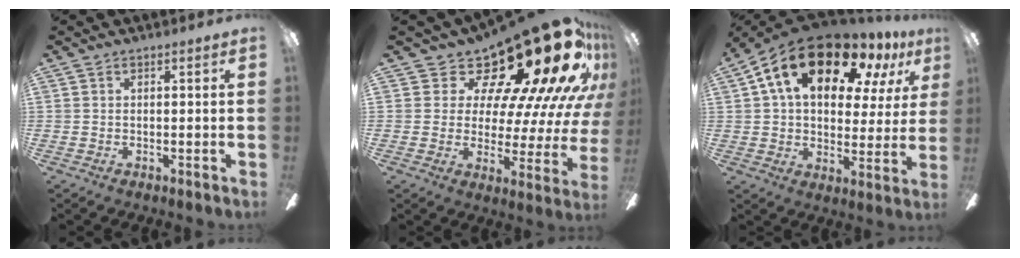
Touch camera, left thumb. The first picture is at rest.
{"total": 24.4, "force": [15.2, 9.9, 16.3], "torque": [-0.245, -0.121, 0.267]}
{"total": 19.8, "force": [11.6, 10.4, 12.2], "torque": [-0.212, -0.049, 0.198]}